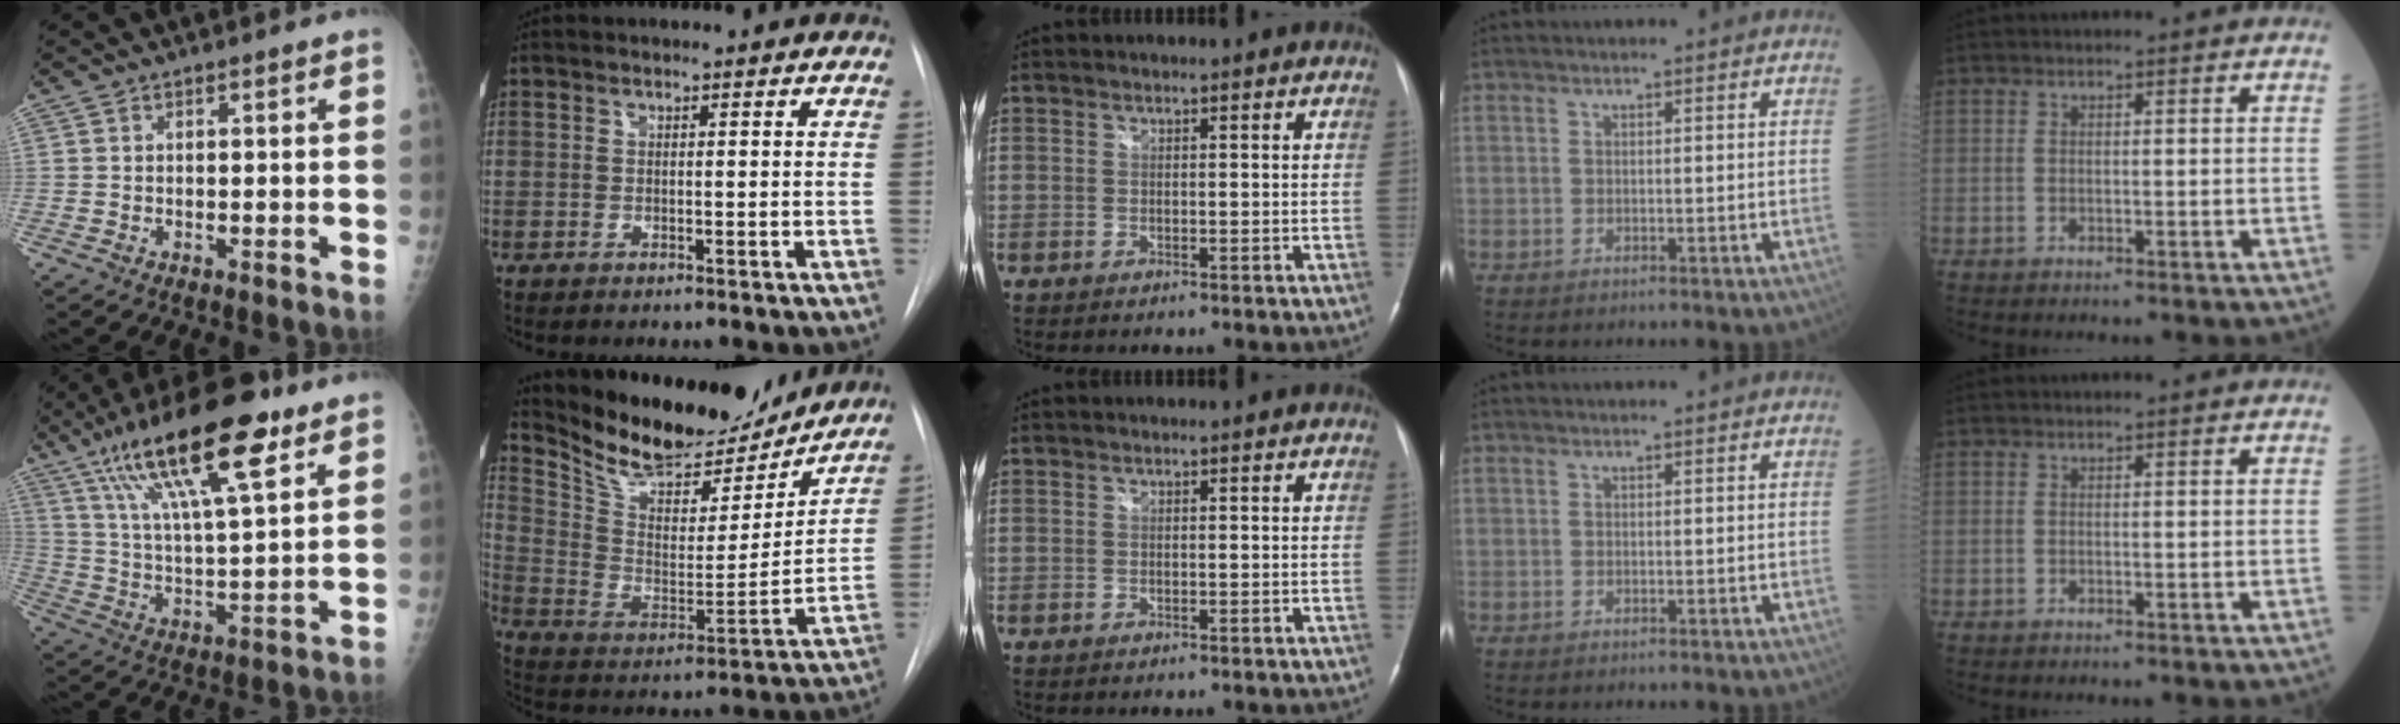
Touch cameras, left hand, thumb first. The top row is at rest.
{"thumb": {"total": 21.9, "force": [12.4, 5.9, 17.0], "torque": [-0.288, -0.024, 0.218]}, "index": {"total": 19.3, "force": [17.5, 5.5, 6.1], "torque": [-0.111, -0.017, 0.284]}}